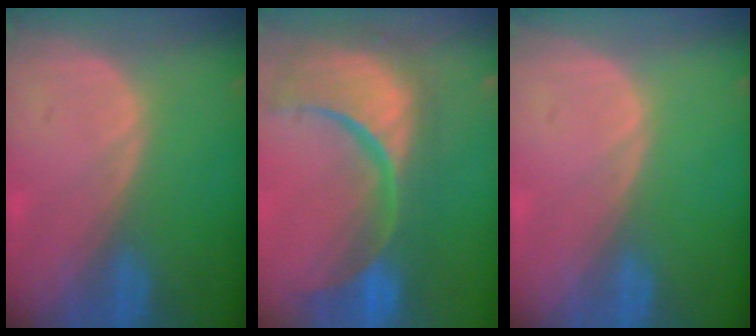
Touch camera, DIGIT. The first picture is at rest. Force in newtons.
{"total": 15.4, "press": 12.1, "slide": 9.5}
{"total": 0.0}